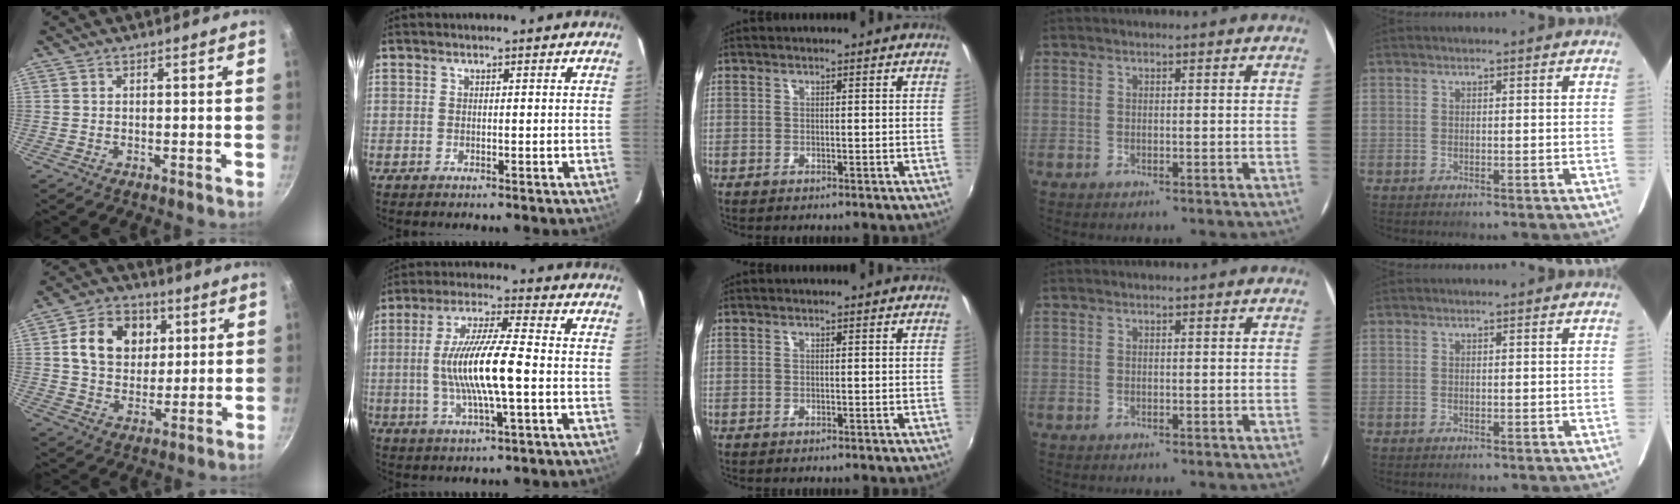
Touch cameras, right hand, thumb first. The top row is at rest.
{"thumb": {"total": 12.9, "force": [3.5, 10.2, 7.2], "torque": [-0.091, 0.003, 0.053]}, "index": {"total": 13.4, "force": [-1.5, 1.7, 13.2], "torque": [-0.251, 0.000, -0.026]}}